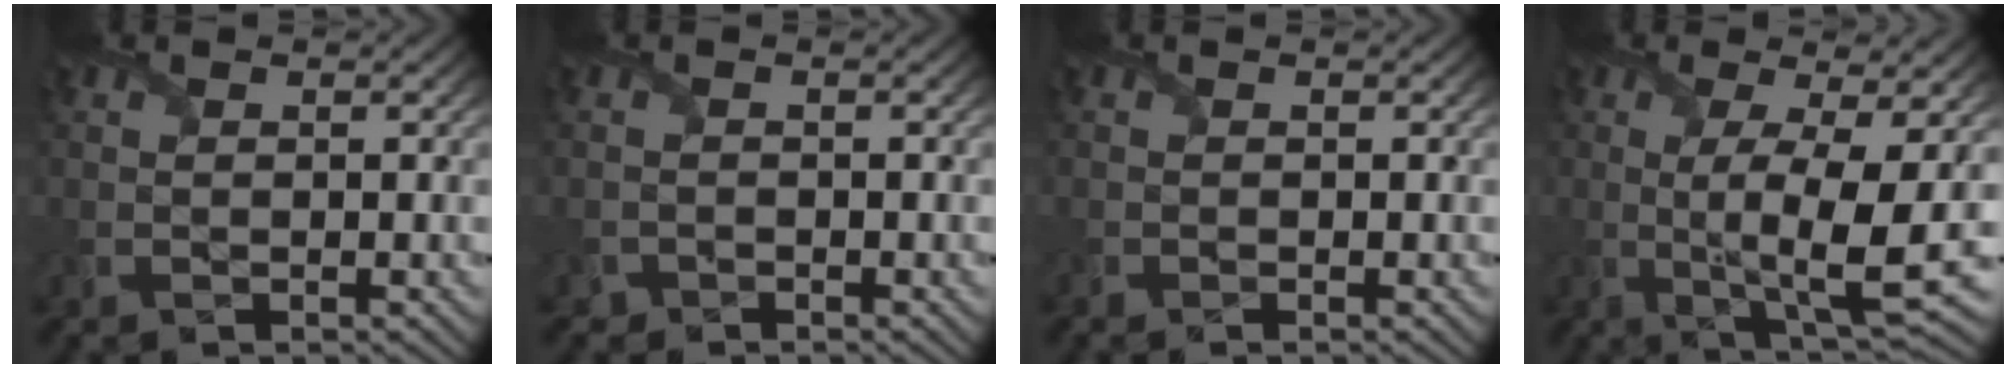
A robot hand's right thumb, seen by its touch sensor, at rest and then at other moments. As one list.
[{"total": 1.0, "force": [-0.9, 0.6, -0.2], "torque": [0.005, 0.002, -0.019]}, {"total": 0.0}, {"total": 9.3, "force": [-0.5, 2.1, 9.0], "torque": [-0.165, -0.002, -0.007]}]